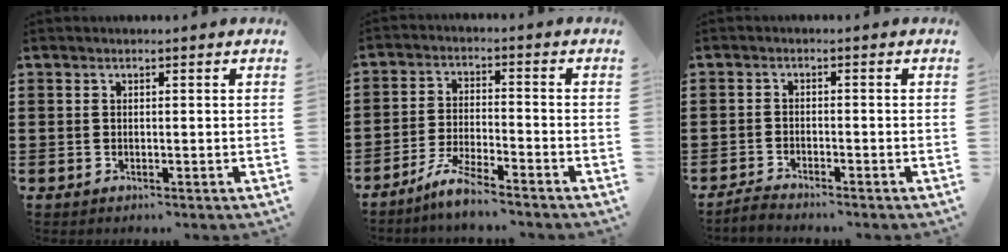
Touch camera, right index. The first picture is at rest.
{"total": 5.2, "force": [-4.6, 0.0, 2.3], "torque": [-0.060, -0.010, -0.093]}
{"total": 1.6, "force": [-1.6, 0.0, 0.1], "torque": [-0.006, 0.002, -0.033]}